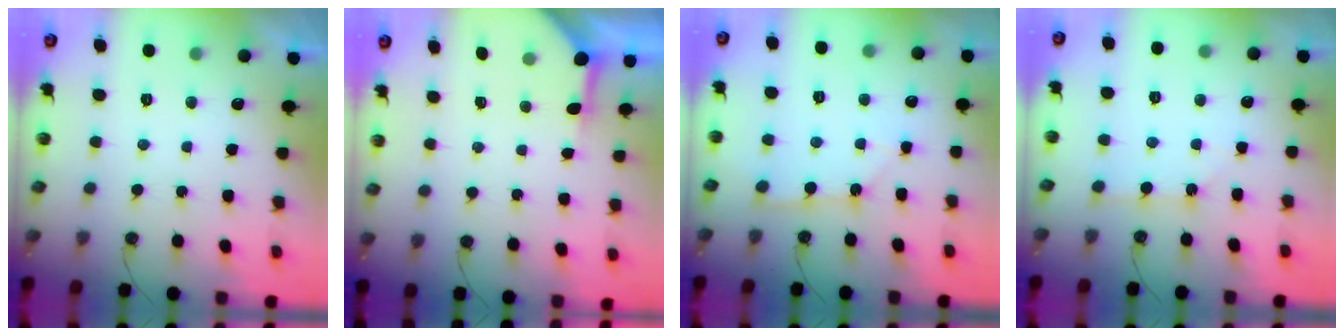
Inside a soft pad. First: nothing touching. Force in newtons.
{"total": 4.0, "press": 3.9, "slide": 0.5}
{"total": 2.6, "press": 2.6, "slide": 0.2}
{"total": 1.2, "press": 1.2, "slide": 0.2}